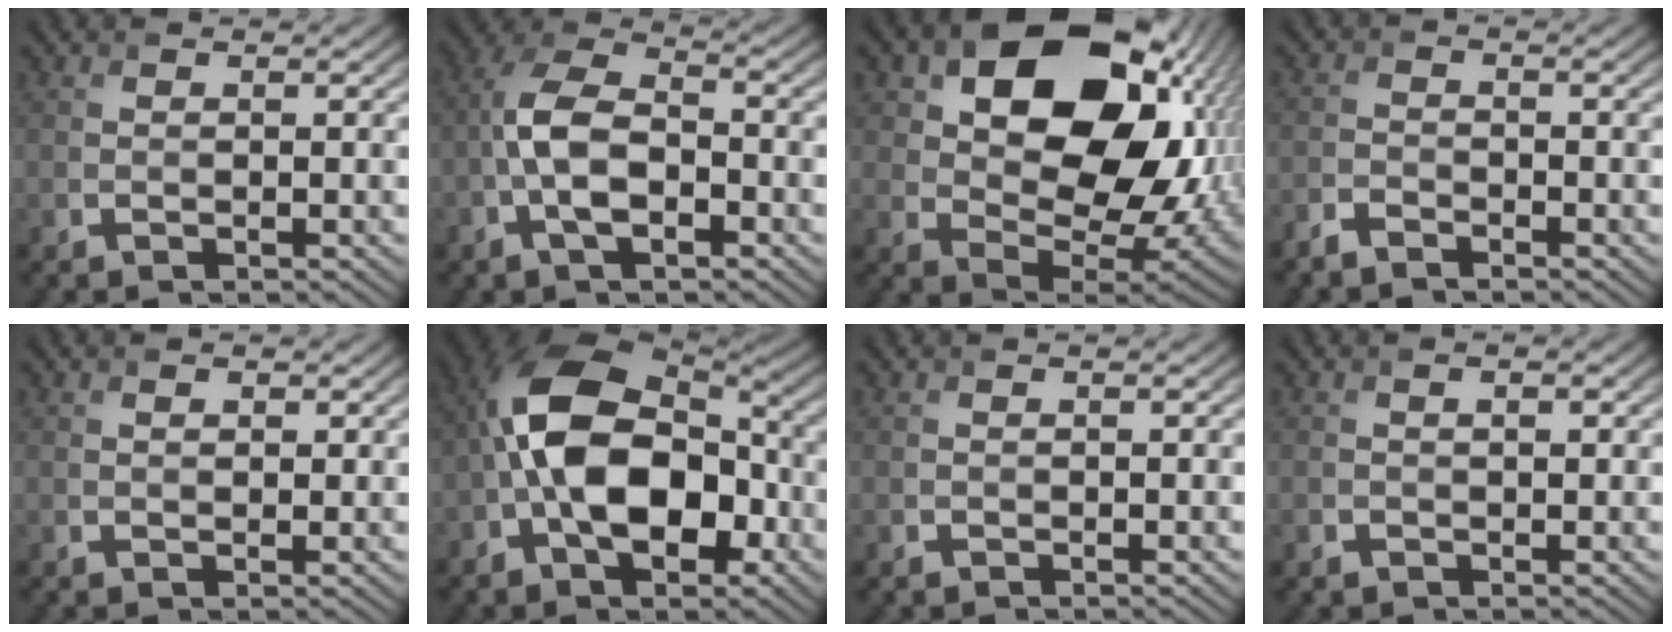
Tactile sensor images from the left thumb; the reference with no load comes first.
{"total": 8.1, "force": [-2.2, 4.0, 6.7], "torque": [-0.138, 0.014, -0.053]}
{"total": 19.6, "force": [6.1, 12.5, 13.8], "torque": [-0.221, 0.003, 0.104]}
{"total": 2.4, "force": [-2.1, 0.7, 0.9], "torque": [-0.021, -0.004, -0.052]}
{"total": 1.5, "force": [0.7, 0.7, 1.1], "torque": [-0.018, -0.005, 0.016]}
{"total": 14.8, "force": [-2.0, 9.1, 11.5], "torque": [-0.202, 0.011, -0.052]}
{"total": 0.0}
{"total": 1.1, "force": [0.1, 0.7, 0.8], "torque": [-0.011, -0.001, 0.006]}